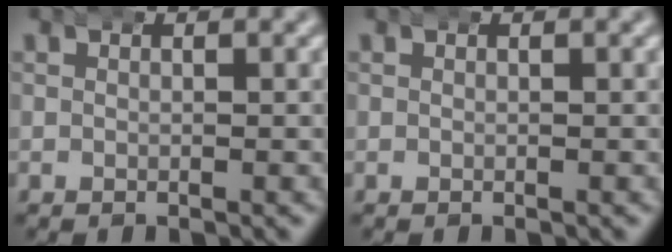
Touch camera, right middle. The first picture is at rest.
{"total": 0.0}